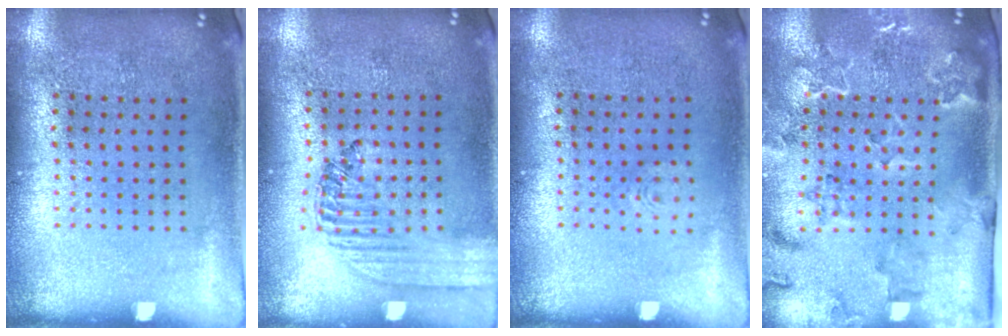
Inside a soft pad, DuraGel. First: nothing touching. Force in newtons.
{"total": 1.5, "press": 1.4, "slide": 0.6}
{"total": 0.7, "press": 0.6, "slide": 0.2}
{"total": 2.3, "press": 2.2, "slide": 0.5}